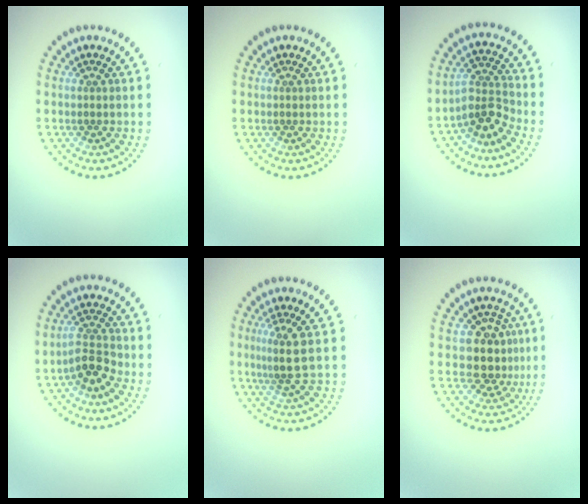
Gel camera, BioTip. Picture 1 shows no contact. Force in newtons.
{"total": 0.0}
{"total": 3.3, "press": 2.3, "slide": 2.3}
{"total": 2.9, "press": 2.5, "slide": 1.4}
{"total": 2.8, "press": 2.0, "slide": 2.0}
{"total": 3.5, "press": 2.9, "slide": 2.1}